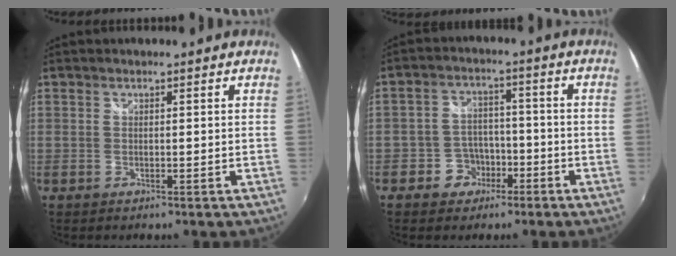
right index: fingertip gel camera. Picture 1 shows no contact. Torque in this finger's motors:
{"motor_torque": [0.58, 0.09, 0.20, 0.00]}